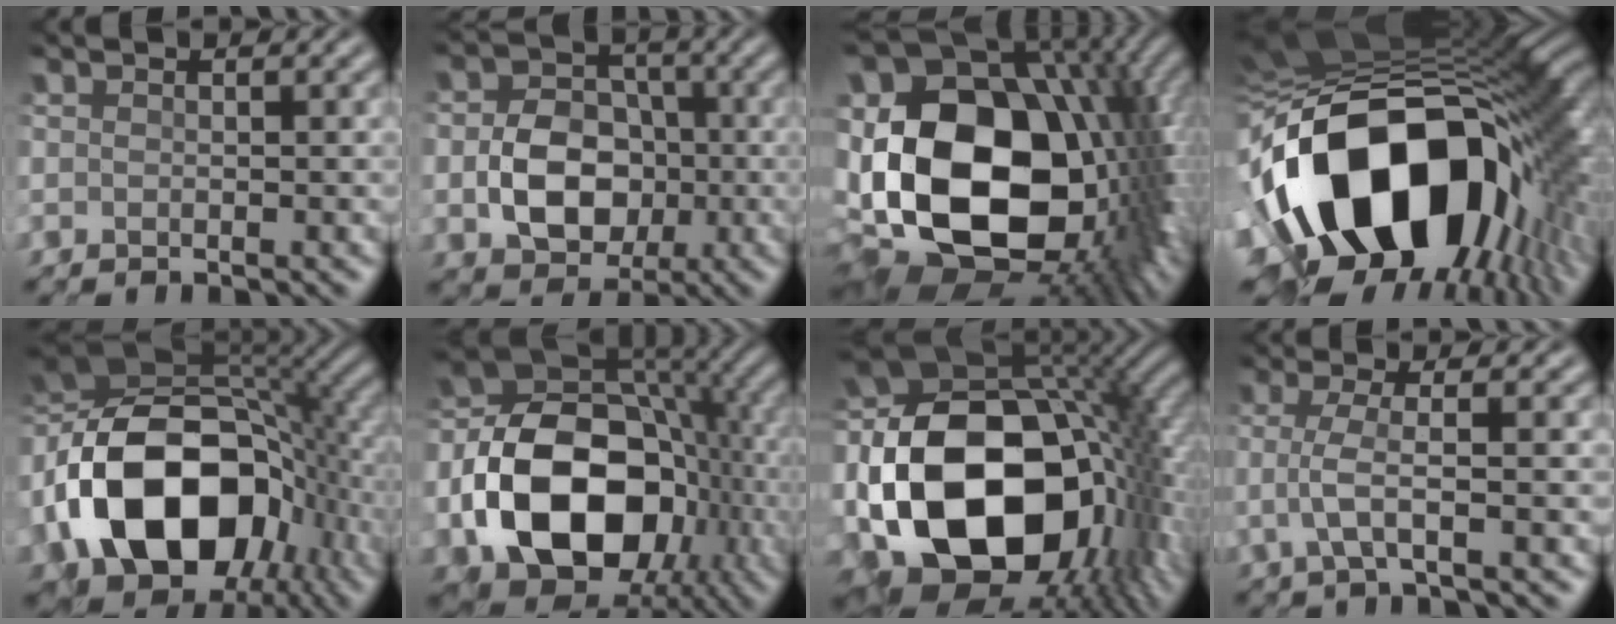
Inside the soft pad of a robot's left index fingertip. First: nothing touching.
{"total": 6.6, "force": [-1.4, 4.9, 4.1], "torque": [-0.073, 0.001, -0.023]}
{"total": 20.1, "force": [-0.5, 13.5, 14.8], "torque": [-0.314, -0.006, 0.008]}
{"total": 19.7, "force": [-5.2, 12.1, 14.7], "torque": [-0.283, -0.011, -0.083]}
{"total": 18.8, "force": [-3.6, 12.9, 13.2], "torque": [-0.290, -0.011, -0.057]}
{"total": 16.8, "force": [-4.1, 11.6, 11.4], "torque": [-0.221, -0.020, -0.059]}
{"total": 20.7, "force": [-1.0, 13.3, 15.8], "torque": [-0.324, -0.038, 0.020]}
{"total": 2.6, "force": [-0.2, 0.0, 2.6], "torque": [-0.066, 0.001, -0.005]}